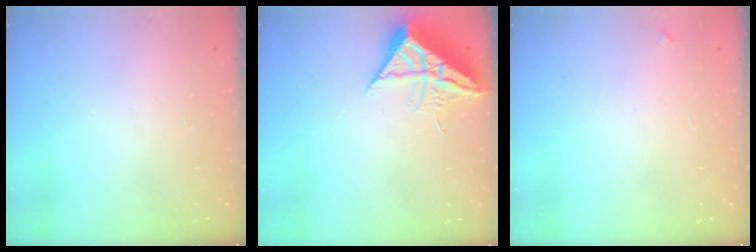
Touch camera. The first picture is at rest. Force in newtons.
{"total": 10.4, "press": 10.3, "slide": 1.1}
{"total": 3.3, "press": 3.3, "slide": 0.4}